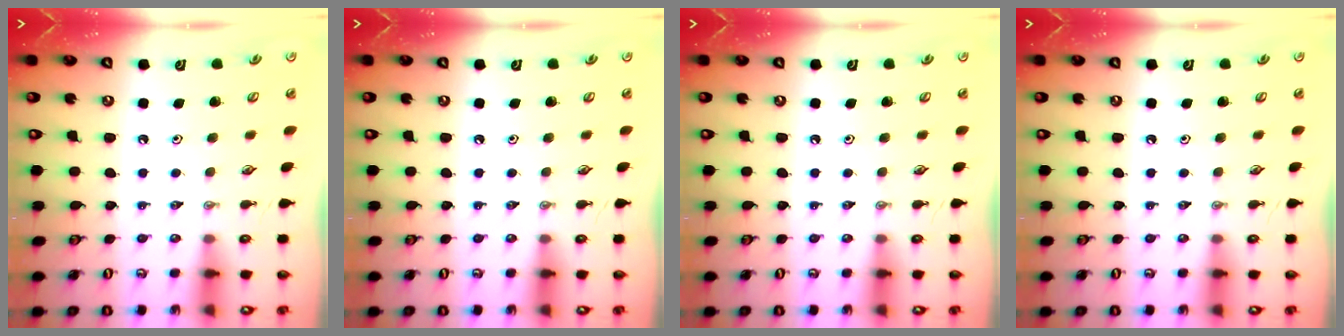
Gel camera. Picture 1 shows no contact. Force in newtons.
{"total": 0.0}
{"total": 0.0}
{"total": 0.0}